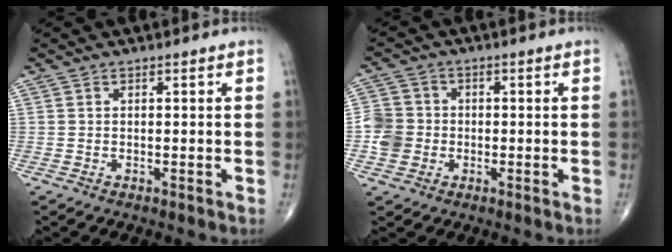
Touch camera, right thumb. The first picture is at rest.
{"total": 6.0, "force": [-1.3, 5.6, 2.0], "torque": [-0.022, 0.012, -0.029]}